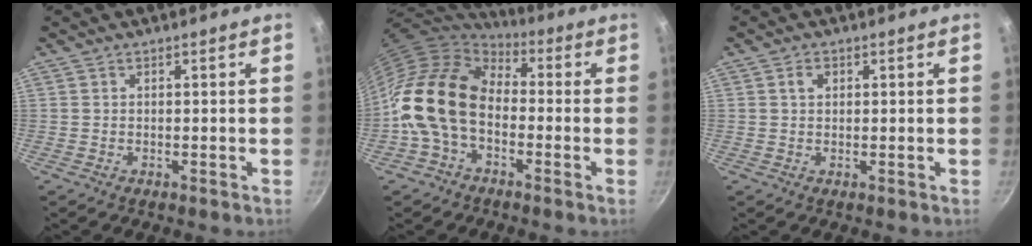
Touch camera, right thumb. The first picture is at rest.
{"total": 16.4, "force": [-1.7, 11.1, 11.9], "torque": [-0.198, 0.035, -0.050]}
{"total": 1.8, "force": [0.6, 1.3, 1.1], "torque": [-0.013, 0.003, 0.008]}